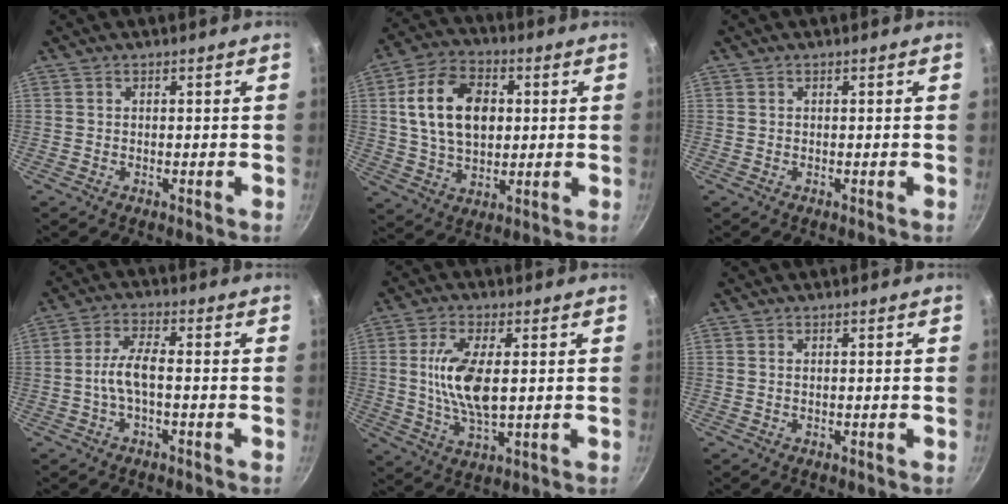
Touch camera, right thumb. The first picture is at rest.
{"total": 15.3, "force": [2.6, 10.4, 11.0], "torque": [-0.172, 0.005, 0.040]}
{"total": 0.0}
{"total": 5.6, "force": [-1.2, 1.9, 5.1], "torque": [-0.110, 0.023, -0.031]}
{"total": 11.0, "force": [1.2, 4.7, 9.9], "torque": [-0.192, -0.006, 0.024]}
{"total": 0.0}